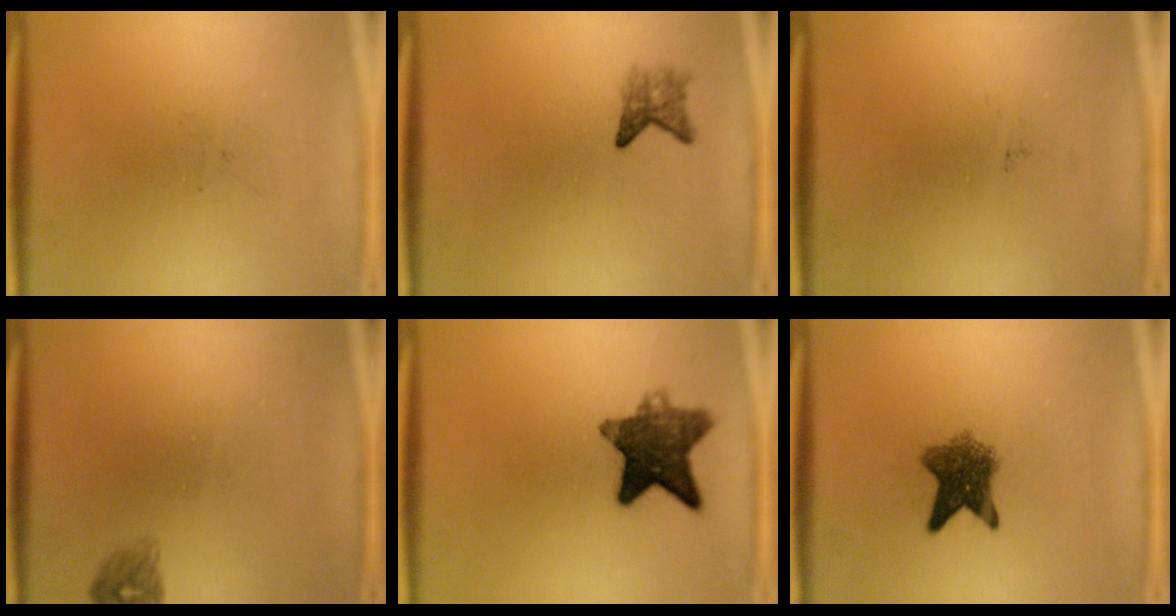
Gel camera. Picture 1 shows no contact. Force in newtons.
{"total": 2.3}
{"total": 0.0}
{"total": 1.4}
{"total": 9.5}
{"total": 6.3}